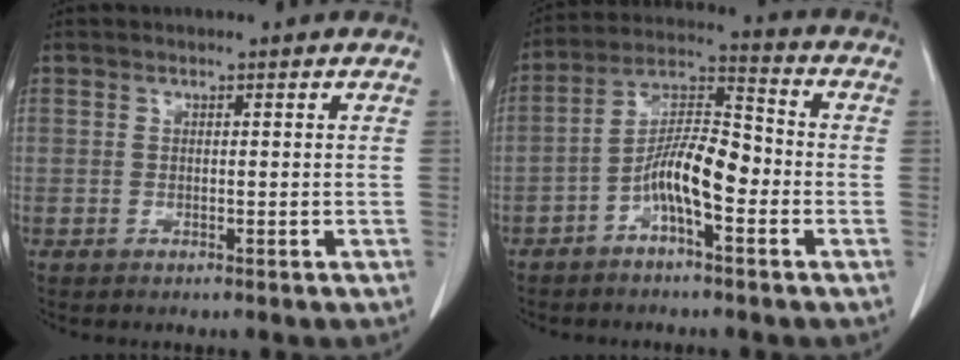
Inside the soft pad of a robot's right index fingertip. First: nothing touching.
{"total": 9.4, "force": [-3.5, 2.4, 8.4], "torque": [-0.162, 0.024, -0.063]}